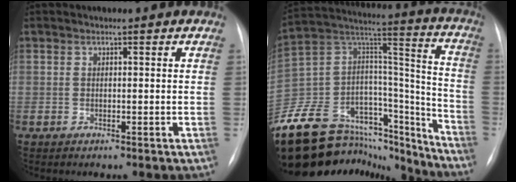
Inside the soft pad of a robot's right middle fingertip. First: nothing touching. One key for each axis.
{"total": 31.2, "fx": -26.0, "fy": 12.1, "fz": 12.2, "tx": -0.217, "ty": 0.031, "tz": -0.399}